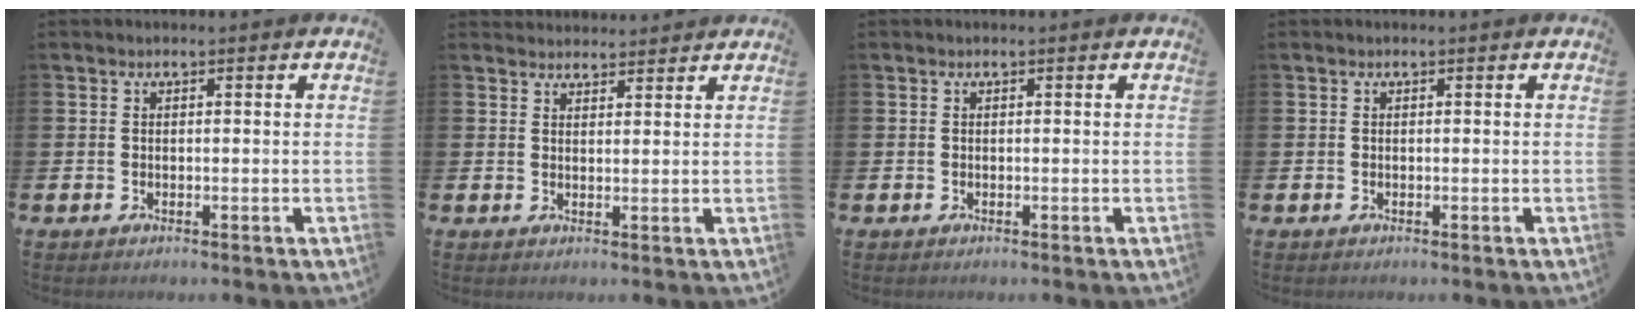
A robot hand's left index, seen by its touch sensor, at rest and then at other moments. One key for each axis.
{"total": 2.6, "fx": 2.6, "fy": 0.6, "fz": -0.2, "tx": 0.013, "ty": -0.016, "tz": 0.044}
{"total": 0.0}
{"total": 0.0}